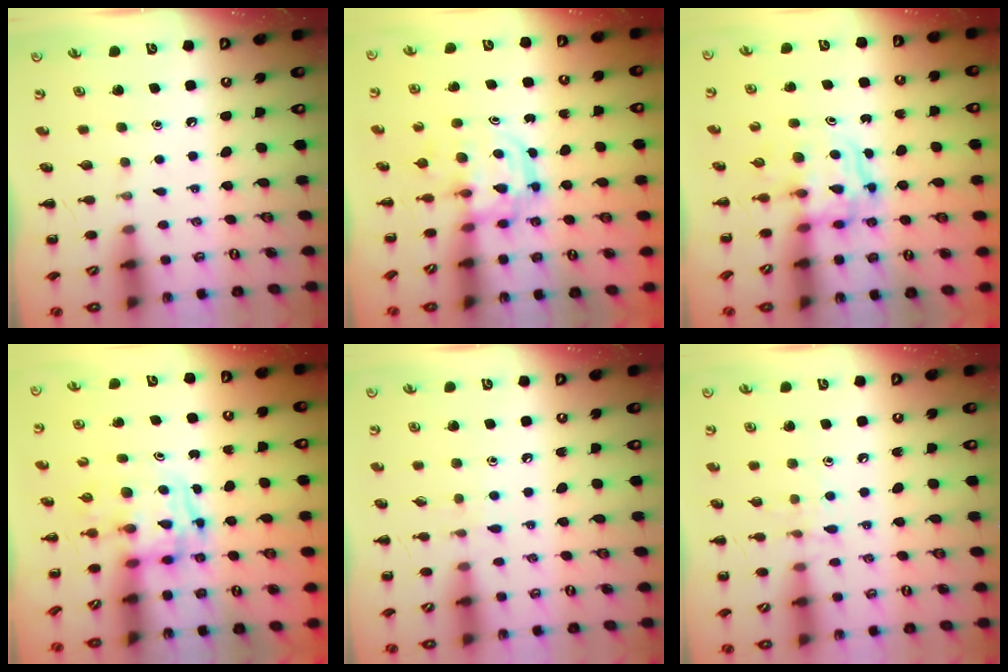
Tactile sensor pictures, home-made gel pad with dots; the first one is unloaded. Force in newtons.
{"total": 3.1, "press": 3.1, "slide": 0.4}
{"total": 3.6, "press": 3.6, "slide": 0.2}
{"total": 3.4, "press": 3.4, "slide": 0.6}
{"total": 5.2, "press": 4.8, "slide": 2.2}
{"total": 7.0, "press": 6.8, "slide": 1.7}